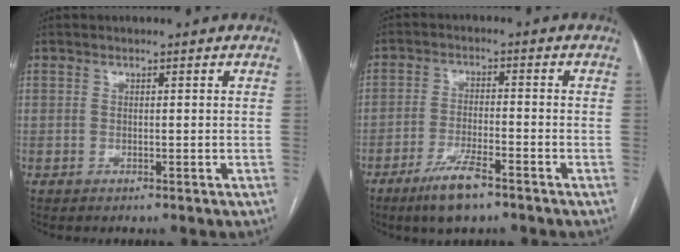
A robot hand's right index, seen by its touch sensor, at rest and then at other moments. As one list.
[{"total": 7.0, "force": [-4.8, 1.2, 4.9], "torque": [-0.096, -0.009, -0.084]}]